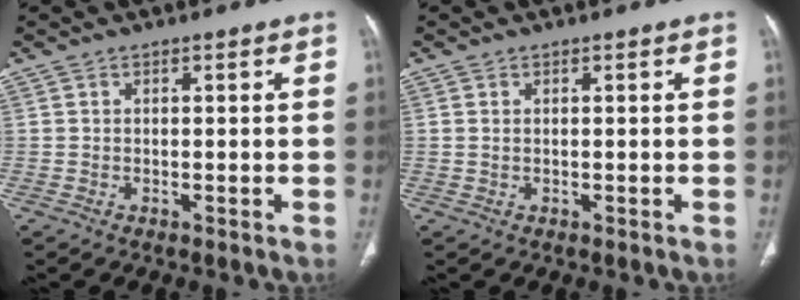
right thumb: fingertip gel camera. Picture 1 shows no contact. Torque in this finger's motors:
{"motor_torque": [-0.40, 0.00, -0.22, 0.10, -0.01]}